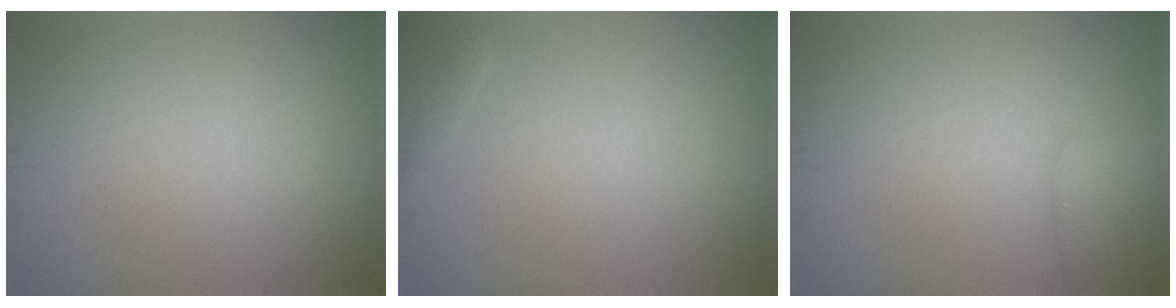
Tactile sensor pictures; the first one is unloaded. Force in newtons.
{"total": 1.3, "press": 1.3, "slide": 0.0}
{"total": 2.4, "press": 2.4, "slide": 0.1}